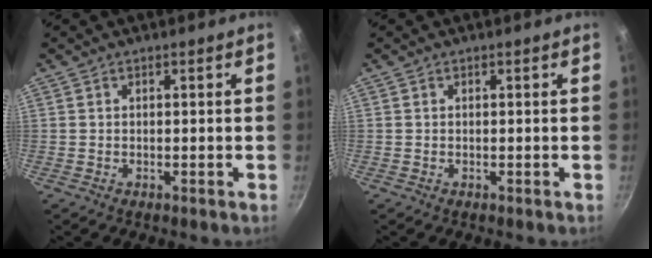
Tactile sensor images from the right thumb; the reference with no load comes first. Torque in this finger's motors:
{"motor_torque": [0.00, 0.01, -0.03, 0.40, 0.03]}